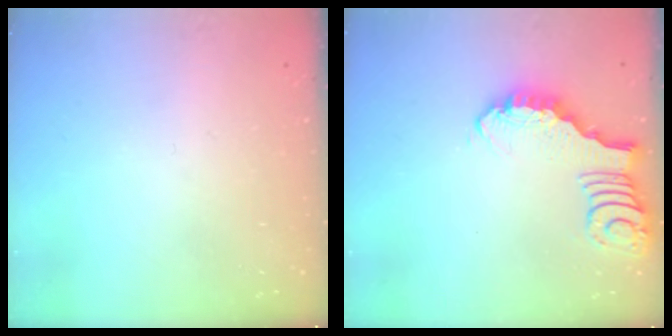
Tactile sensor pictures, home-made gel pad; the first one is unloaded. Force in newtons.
{"total": 2.7, "press": 2.7, "slide": 0.2}